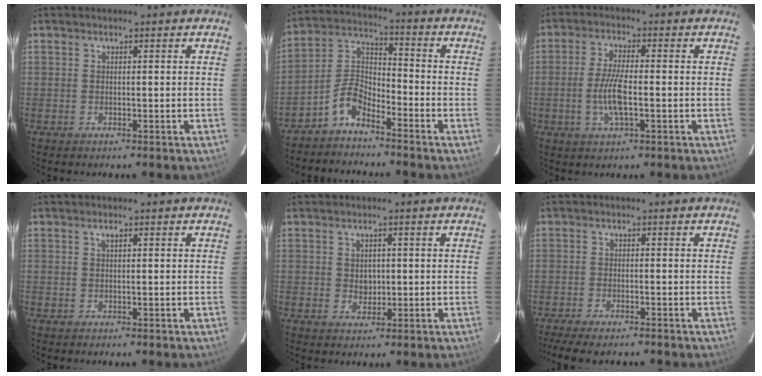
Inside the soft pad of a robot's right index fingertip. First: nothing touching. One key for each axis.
{"total": 6.6, "fx": -4.9, "fy": 2.6, "fz": 3.5, "tx": -0.088, "ty": 0.025, "tz": -0.101}
{"total": 6.7, "fx": -1.4, "fy": 1.7, "fz": 6.3, "tx": -0.130, "ty": -0.002, "tz": -0.029}
{"total": 0.6, "fx": 0.3, "fy": 0.2, "fz": 0.5, "tx": -0.010, "ty": 0.003, "tz": 0.005}
{"total": 2.6, "fx": 0.2, "fy": 2.3, "fz": 1.1, "tx": -0.016, "ty": 0.002, "tz": 0.006}
{"total": 7.4, "fx": -6.2, "fy": 1.4, "fz": 3.8, "tx": -0.092, "ty": -0.028, "tz": -0.105}